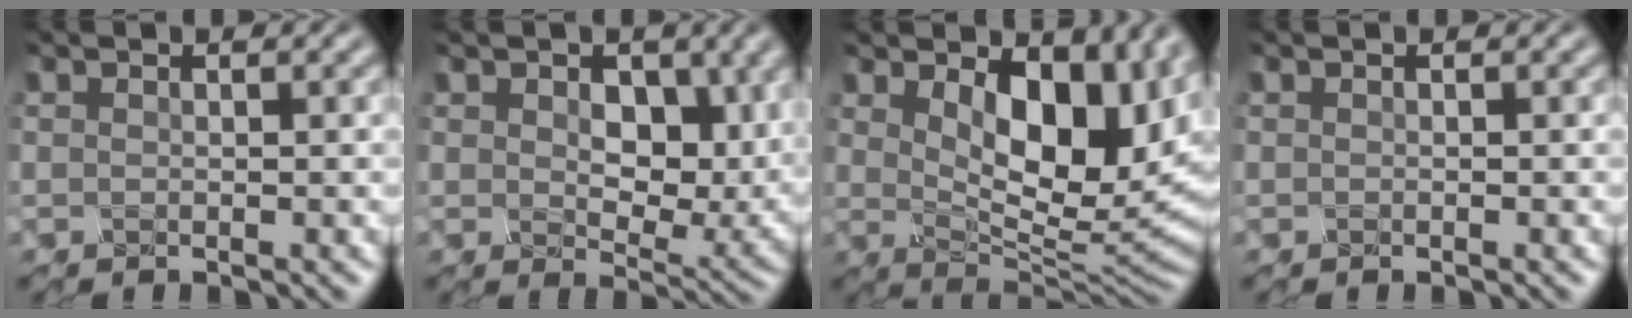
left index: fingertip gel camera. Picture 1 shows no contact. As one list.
[{"total": 9.7, "force": [3.1, 6.3, 6.7], "torque": [-0.127, 0.001, 0.053]}, {"total": 13.7, "force": [4.0, 7.3, 10.9], "torque": [-0.163, 0.008, 0.064]}, {"total": 0.0}]